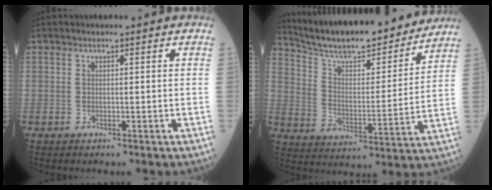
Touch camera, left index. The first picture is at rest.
{"total": 20.3, "force": [18.4, 3.0, 8.0], "torque": [-0.134, -0.009, 0.281]}